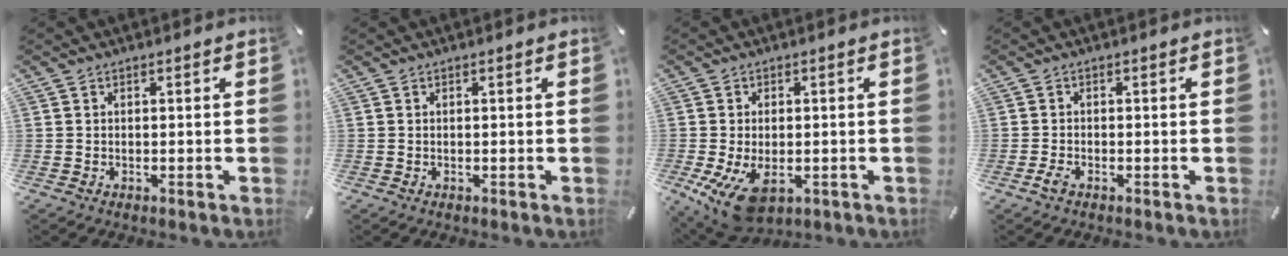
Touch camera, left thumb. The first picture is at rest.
{"total": 0.0}
{"total": 7.9, "force": [-2.2, 4.7, 5.9], "torque": [-0.122, -0.005, -0.036]}
{"total": 1.3, "force": [-0.8, 0.7, 0.9], "torque": [-0.015, 0.003, -0.015]}